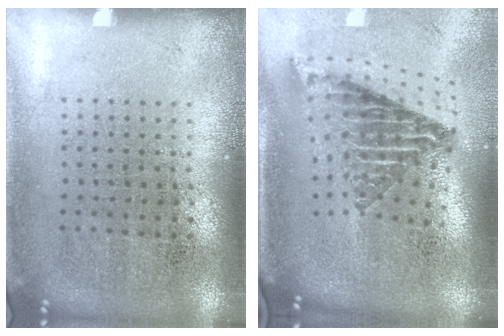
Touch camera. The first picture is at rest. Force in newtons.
{"total": 2.6, "press": 1.6, "slide": 2.0}